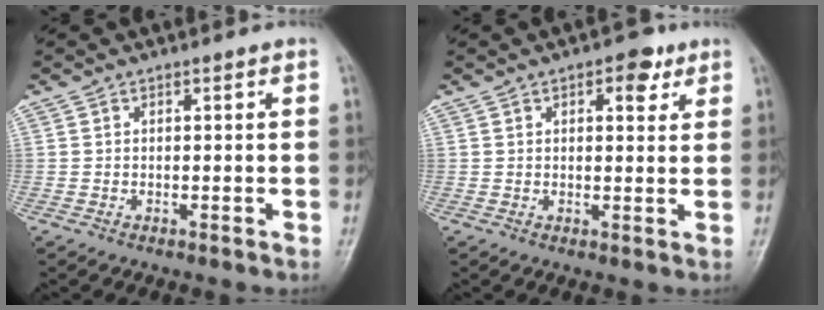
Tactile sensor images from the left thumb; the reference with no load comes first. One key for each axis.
{"total": 4.7, "fx": 2.5, "fy": 2.4, "fz": 3.2, "tx": -0.025, "ty": -0.007, "tz": 0.027}